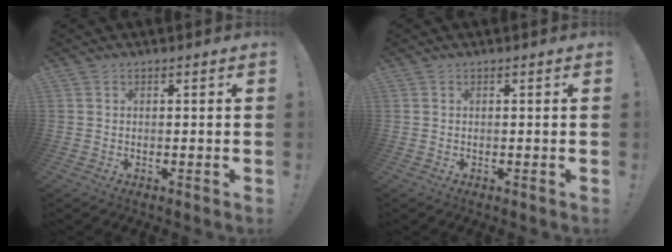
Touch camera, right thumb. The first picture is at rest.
{"total": 0.0}